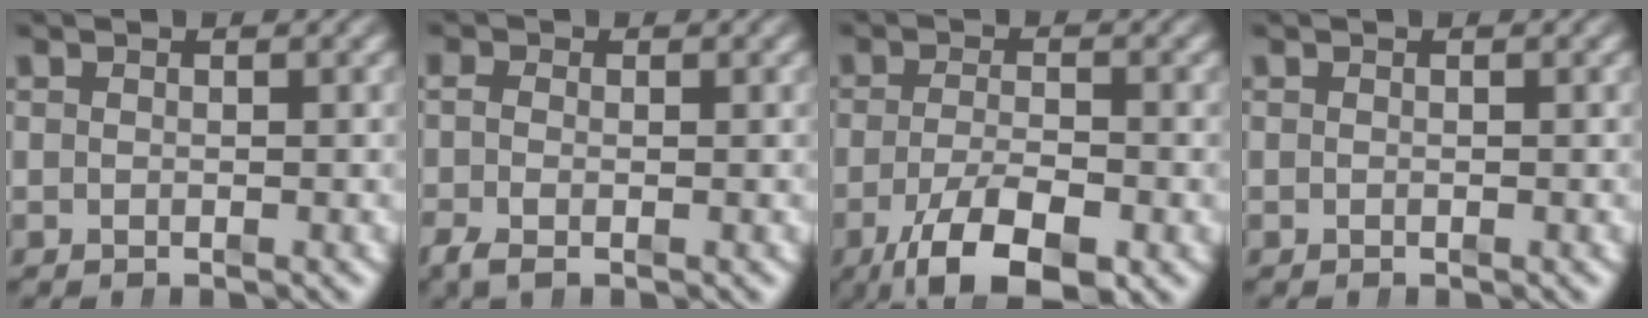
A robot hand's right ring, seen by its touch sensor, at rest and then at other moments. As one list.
[{"total": 2.0, "force": [-1.3, 0.8, 1.4], "torque": [-0.039, -0.016, -0.016]}, {"total": 8.1, "force": [-4.8, 3.2, 5.7], "torque": [-0.104, -0.037, -0.057]}, {"total": 0.0}]